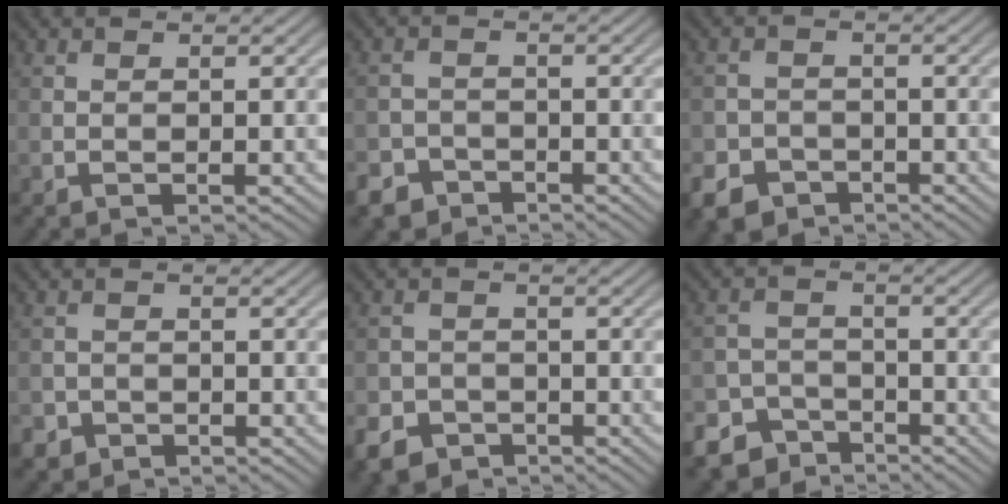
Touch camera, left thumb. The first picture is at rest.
{"total": 3.8, "force": [-2.9, 2.4, 0.7], "torque": [-0.011, -0.001, -0.055]}
{"total": 4.6, "force": [-2.9, 3.2, 1.6], "torque": [-0.034, -0.006, -0.060]}
{"total": 2.1, "force": [-1.5, 1.5, 0.3], "torque": [-0.004, -0.001, -0.034]}
{"total": 4.4, "force": [-2.9, 3.0, 1.4], "torque": [-0.032, -0.005, -0.057]}
{"total": 6.6, "force": [-5.2, 3.9, 1.4], "torque": [-0.016, -0.007, -0.092]}